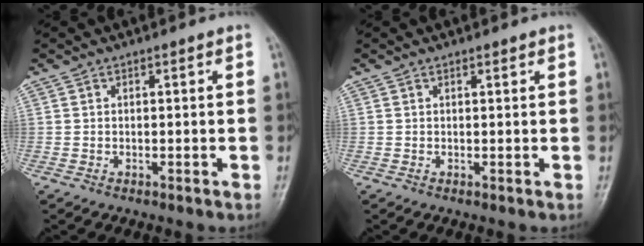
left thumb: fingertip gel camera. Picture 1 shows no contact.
{"total": 0.9, "force": [0.7, 0.3, 0.5], "torque": [-0.008, -0.003, 0.009]}